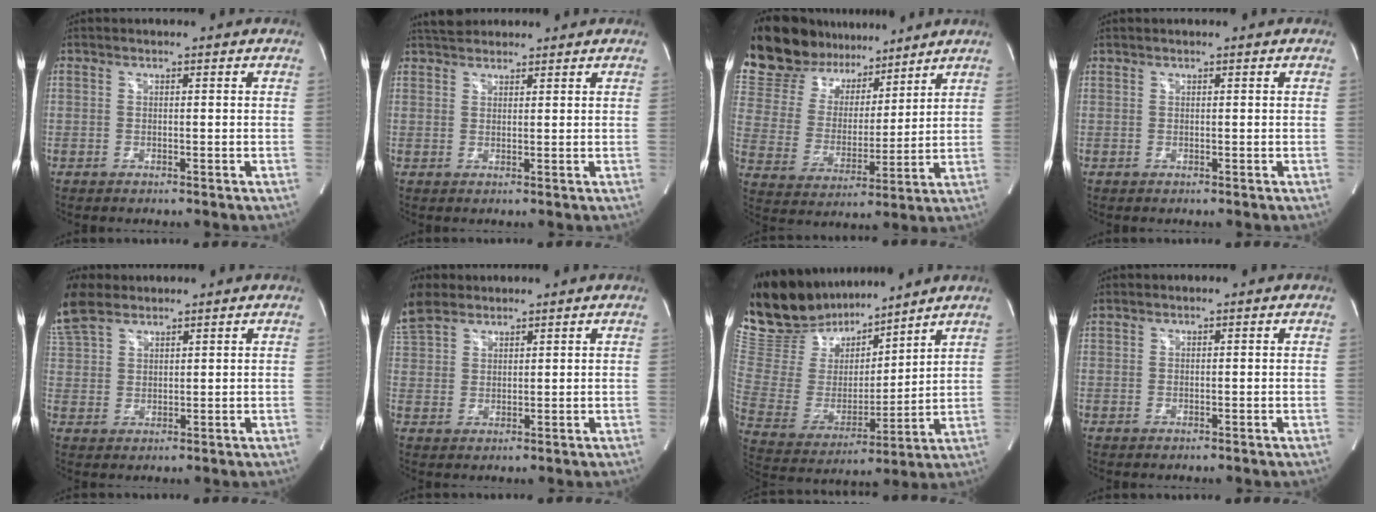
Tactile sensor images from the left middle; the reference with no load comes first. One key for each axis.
{"total": 4.3, "fx": 3.9, "fy": 1.6, "fz": 1.2, "tx": -0.023, "ty": 0.026, "tz": 0.067}
{"total": 18.7, "fx": 16.5, "fy": 7.3, "fz": 5.0, "tx": -0.108, "ty": 0.028, "tz": 0.293}
{"total": 0.0}
{"total": 9.3, "fx": 7.2, "fy": 4.3, "fz": 4.1, "tx": -0.113, "ty": 0.023, "tz": 0.151}
{"total": 7.5, "fx": 5.9, "fy": 3.5, "fz": 2.8, "tx": -0.078, "ty": 0.021, "tz": 0.128}
{"total": 19.3, "fx": 17.4, "fy": 5.7, "fz": 6.1, "tx": -0.127, "ty": 0.005, "tz": 0.323}
{"total": 0.8, "fx": 0.7, "fy": 0.2, "fz": 0.0, "tx": -0.014, "ty": 0.013, "tz": 0.022}